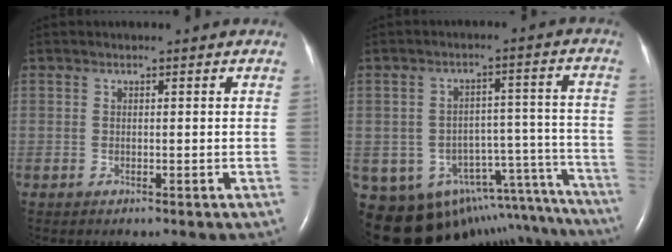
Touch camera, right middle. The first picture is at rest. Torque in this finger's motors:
{"motor_torque": [0.31, -1.01, 0.10, 0.07]}